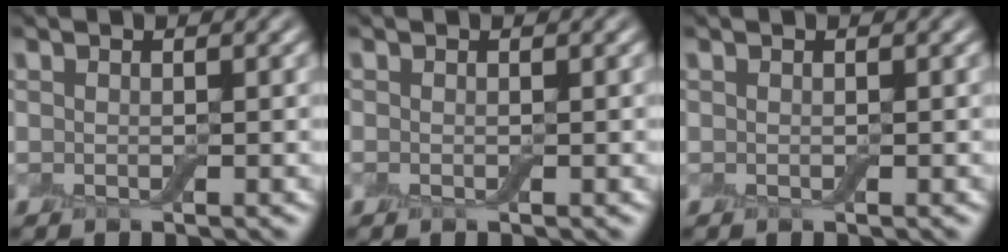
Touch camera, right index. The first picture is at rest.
{"total": 0.0}
{"total": 0.0}